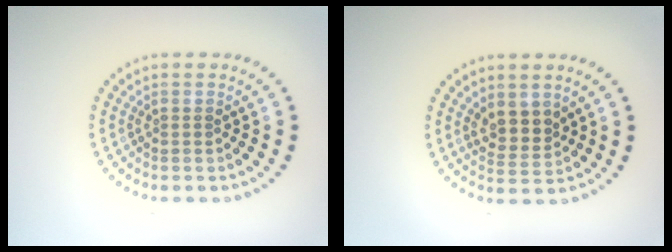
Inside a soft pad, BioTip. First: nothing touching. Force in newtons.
{"total": 2.5, "press": 2.2, "slide": 1.1}